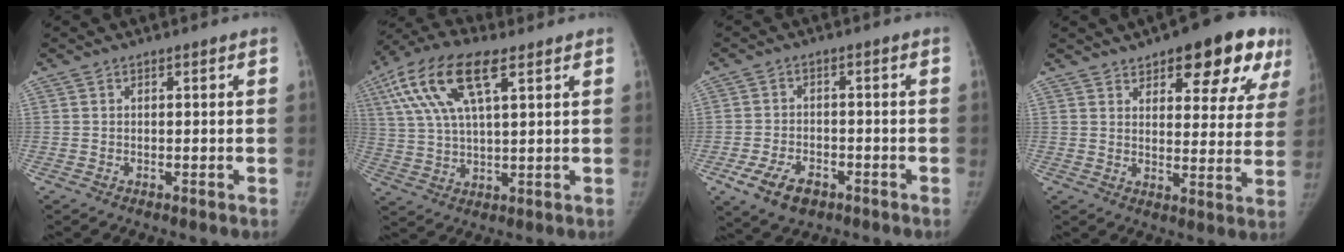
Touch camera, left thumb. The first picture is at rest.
{"total": 15.6, "force": [6.9, 6.0, 12.7], "torque": [-0.262, 0.007, 0.126]}
{"total": 7.3, "force": [-3.7, 4.6, 4.4], "torque": [-0.080, 0.012, -0.058]}
{"total": 17.5, "force": [9.8, 6.8, 12.8], "torque": [-0.128, -0.029, 0.130]}